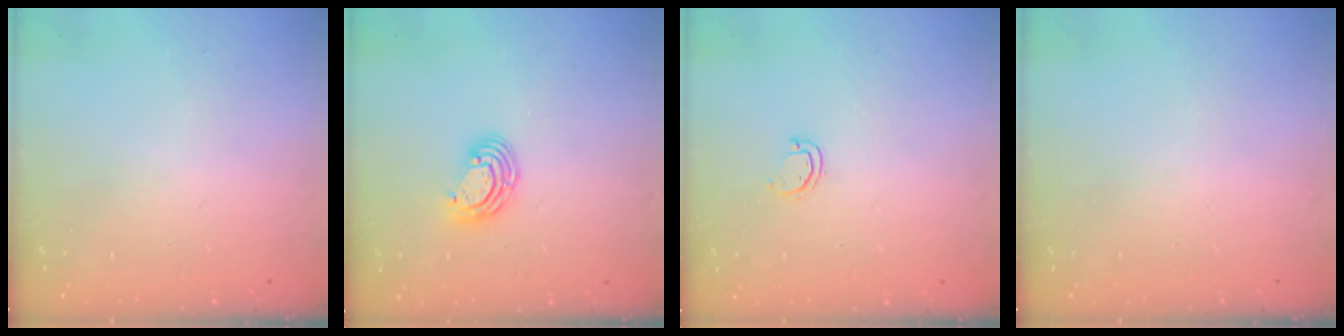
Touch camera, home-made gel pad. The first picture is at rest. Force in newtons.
{"total": 6.5, "press": 6.4, "slide": 0.8}
{"total": 3.2, "press": 3.2, "slide": 0.2}
{"total": 0.0}